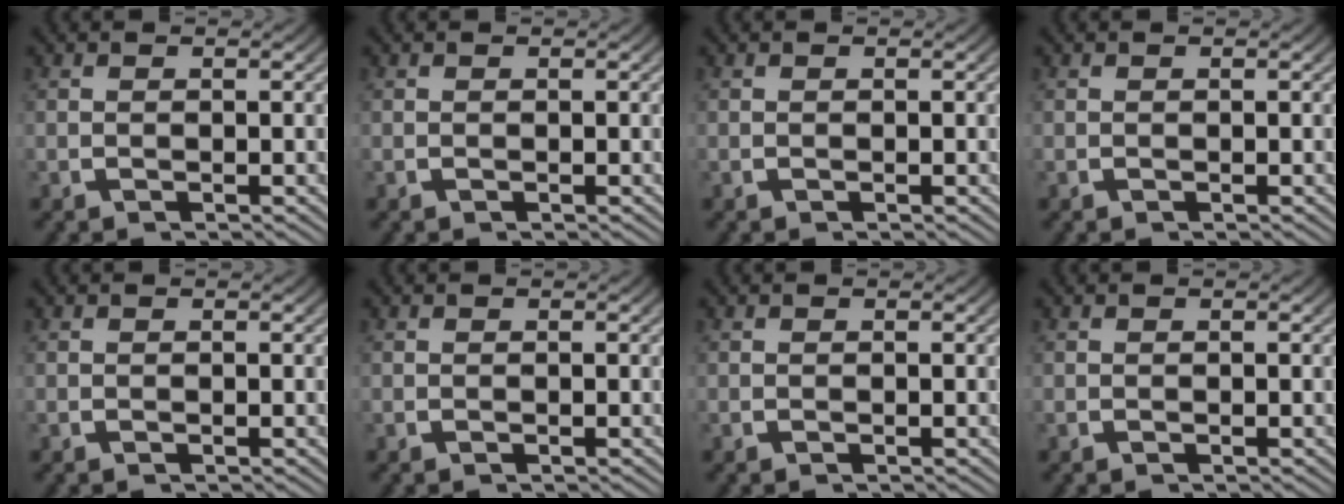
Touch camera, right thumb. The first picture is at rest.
{"total": 0.0}
{"total": 0.0}
{"total": 0.0}
{"total": 0.0}
{"total": 0.0}
{"total": 0.0}
{"total": 0.0}